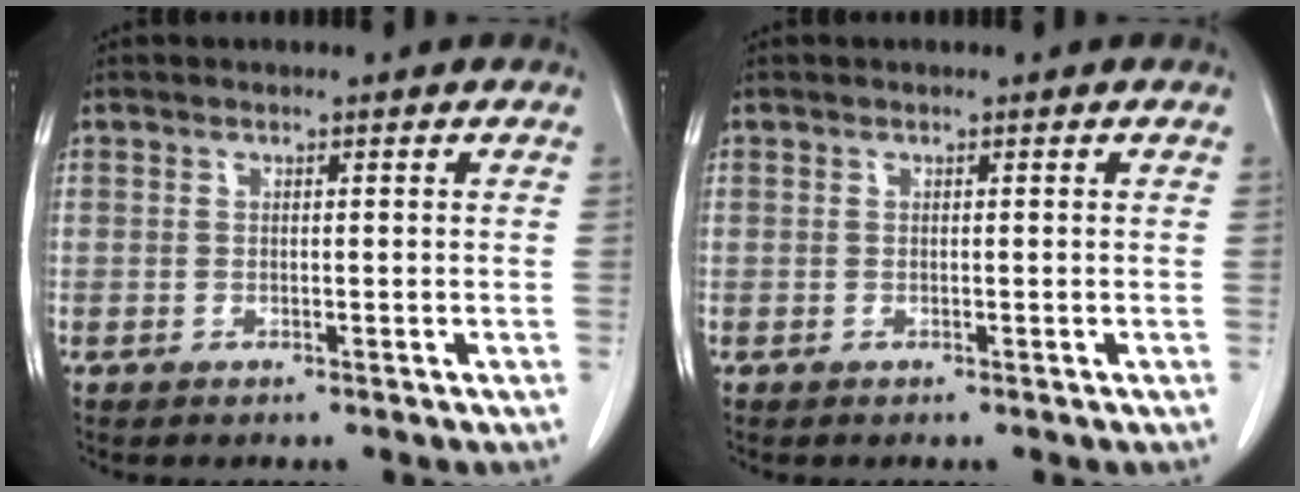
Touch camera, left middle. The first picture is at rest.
{"total": 0.0}